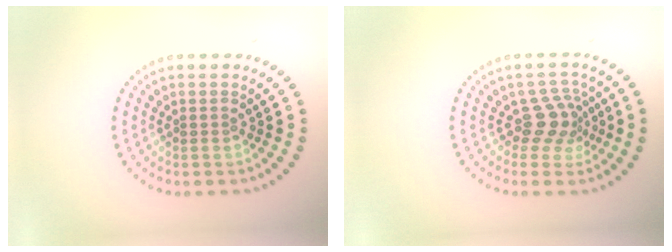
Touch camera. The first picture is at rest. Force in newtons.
{"total": 2.8, "press": 2.0, "slide": 2.0}